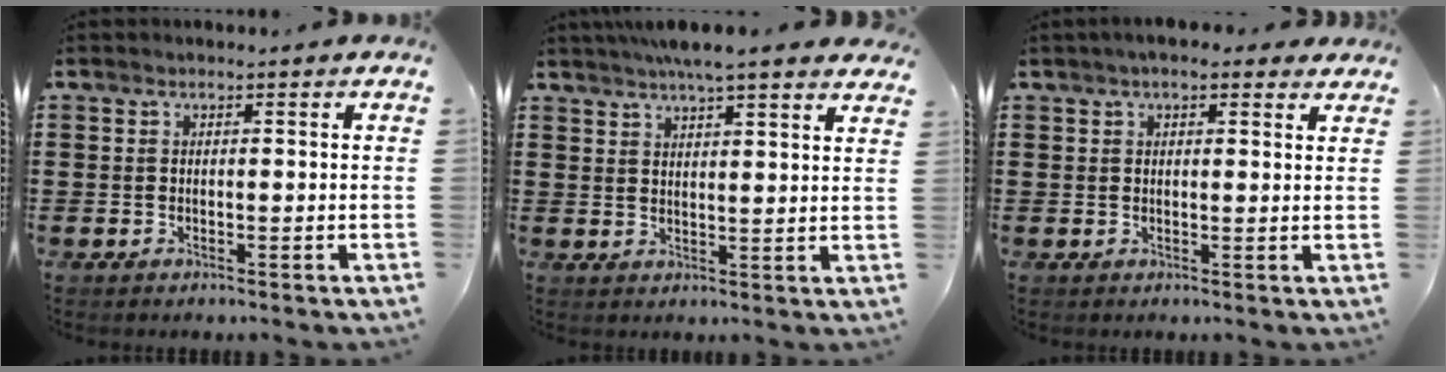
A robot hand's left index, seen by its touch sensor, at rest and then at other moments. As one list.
[{"total": 5.3, "force": [4.7, 0.1, 2.5], "torque": [-0.062, -0.006, 0.084]}, {"total": 3.1, "force": [2.3, 1.2, 1.7], "torque": [-0.040, 0.006, 0.042]}]